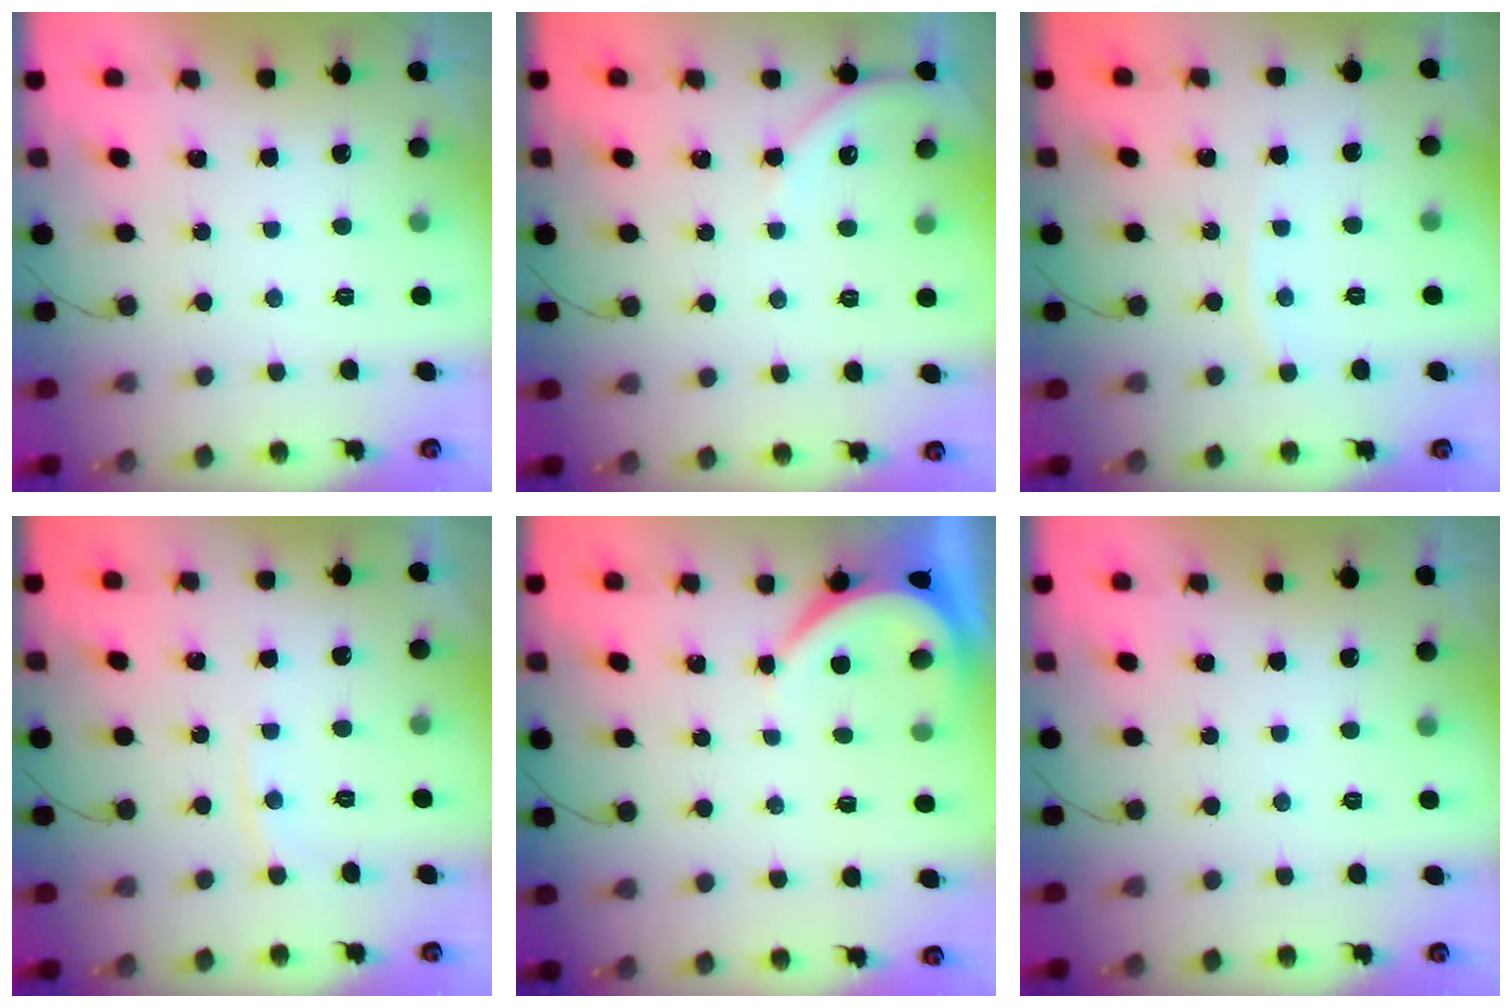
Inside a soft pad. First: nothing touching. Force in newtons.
{"total": 3.3, "press": 3.3, "slide": 0.5}
{"total": 2.3, "press": 2.3, "slide": 0.3}
{"total": 3.4, "press": 3.4, "slide": 0.5}
{"total": 3.9, "press": 3.8, "slide": 0.5}
{"total": 0.0}